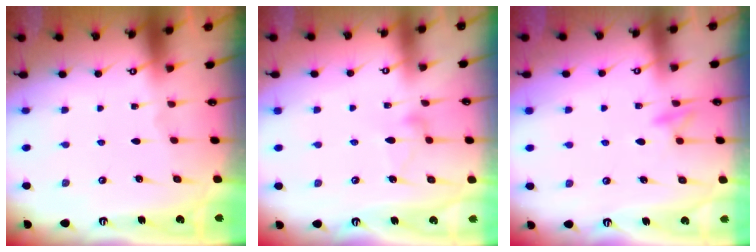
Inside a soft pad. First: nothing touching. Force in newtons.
{"total": 9.1, "press": 9.1, "slide": 0.4}
{"total": 8.9, "press": 8.9, "slide": 0.8}